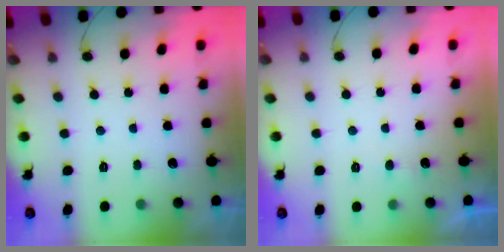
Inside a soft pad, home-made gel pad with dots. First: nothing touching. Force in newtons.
{"total": 3.0, "press": 2.9, "slide": 0.4}